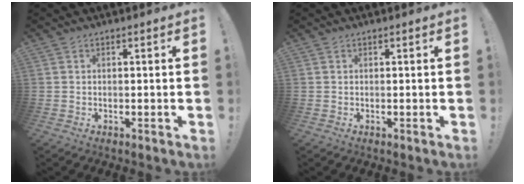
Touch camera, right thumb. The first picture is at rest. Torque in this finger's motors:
{"motor_torque": [-0.07, 0.15, -0.22, -0.03, -0.01]}